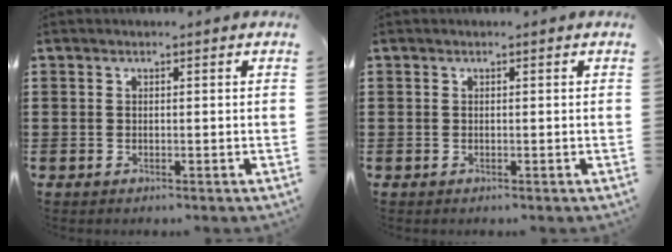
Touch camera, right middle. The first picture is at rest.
{"total": 0.0}